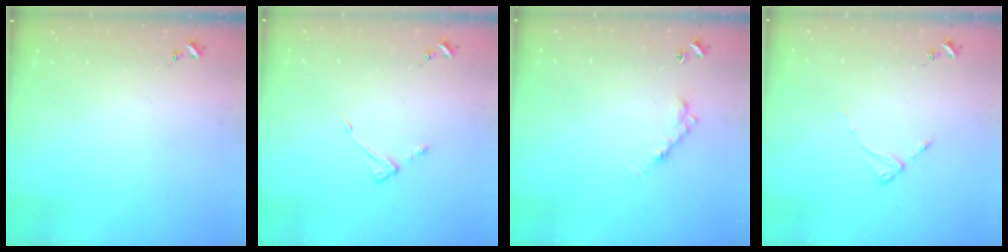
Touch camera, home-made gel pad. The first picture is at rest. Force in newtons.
{"total": 4.4, "press": 4.3, "slide": 0.7}
{"total": 7.7, "press": 7.7, "slide": 0.6}
{"total": 2.2, "press": 2.2, "slide": 0.4}